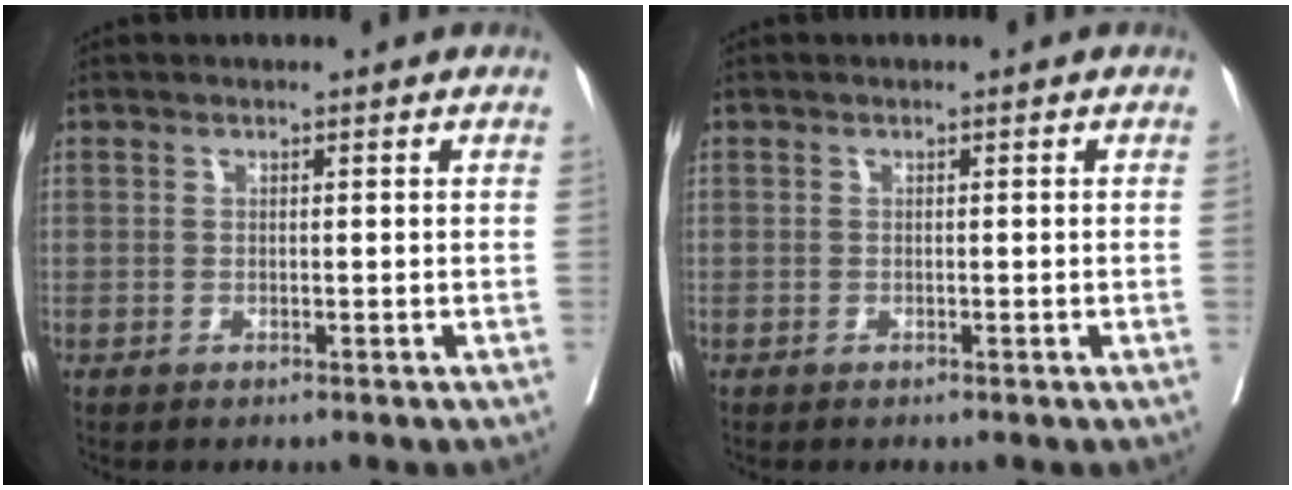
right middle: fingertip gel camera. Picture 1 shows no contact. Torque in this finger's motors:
{"motor_torque": [0.92, -1.21, -0.04, -0.21]}